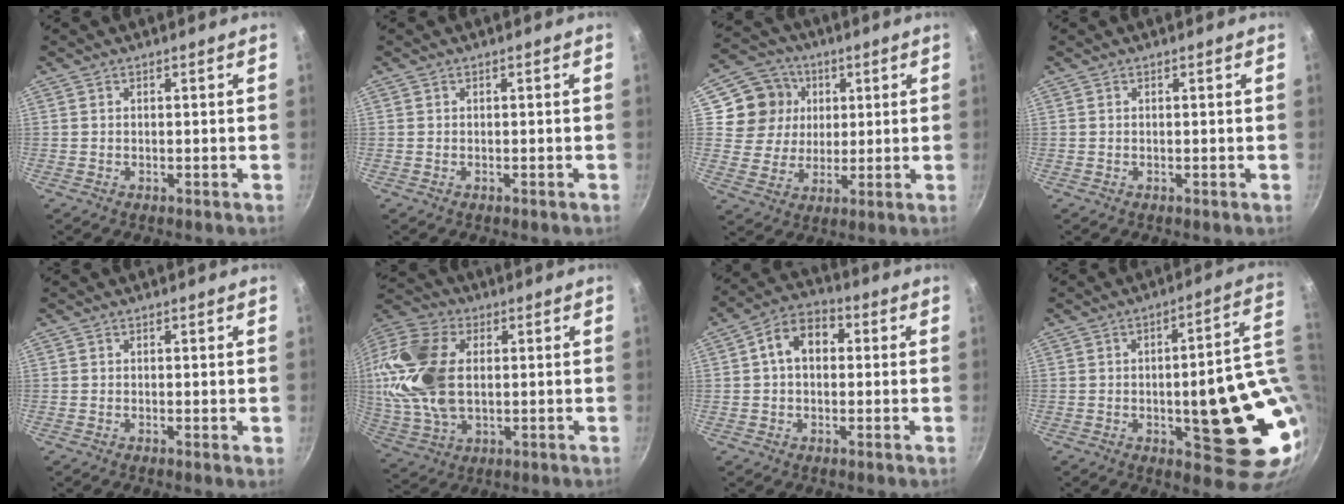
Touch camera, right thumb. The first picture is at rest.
{"total": 0.0}
{"total": 11.2, "force": [3.4, 10.1, 3.5], "torque": [-0.035, -0.003, 0.055]}
{"total": 0.0}
{"total": 0.6, "force": [0.1, 0.2, 0.6], "torque": [-0.010, -0.004, -0.002]}
{"total": 19.9, "force": [2.3, 12.7, 15.1], "torque": [-0.301, 0.010, 0.041]}
{"total": 8.7, "force": [1.3, 6.1, 6.0], "torque": [-0.069, 0.025, 0.005]}
{"total": 19.0, "force": [-0.2, 6.3, 17.9], "torque": [-0.197, -0.005, 0.000]}